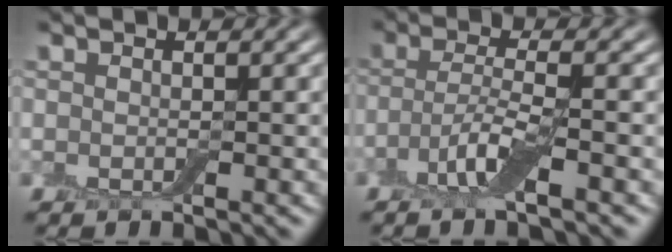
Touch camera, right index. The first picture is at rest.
{"total": 3.5, "force": [-1.7, 0.5, 3.0], "torque": [-0.063, 0.003, -0.041]}